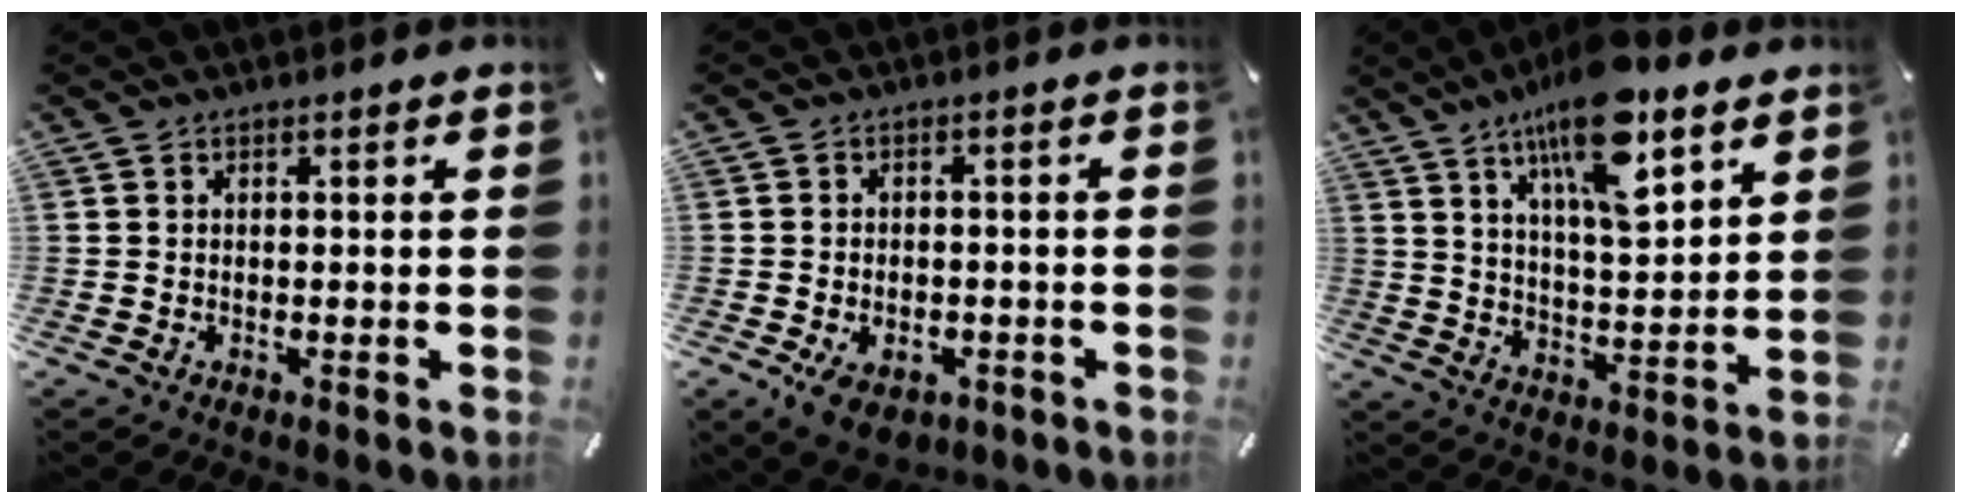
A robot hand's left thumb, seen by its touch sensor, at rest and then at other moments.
{"total": 6.1, "force": [-2.7, 4.1, 3.6], "torque": [-0.057, 0.010, -0.045]}
{"total": 16.0, "force": [10.7, 4.9, 10.8], "torque": [-0.187, -0.048, 0.177]}